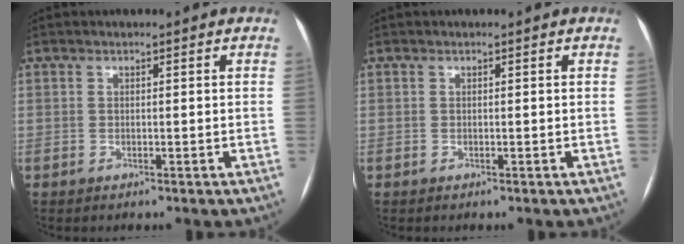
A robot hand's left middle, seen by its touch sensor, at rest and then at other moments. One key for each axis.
{"total": 0.0}